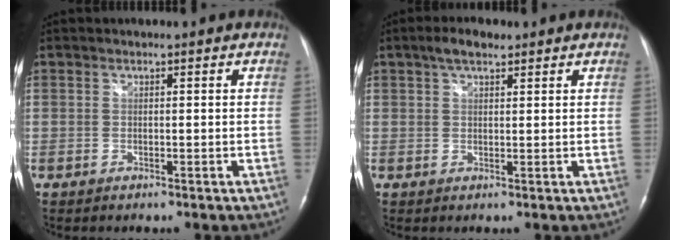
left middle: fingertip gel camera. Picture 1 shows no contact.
{"total": 3.7, "force": [2.6, 1.3, 2.3], "torque": [-0.050, 0.009, 0.046]}